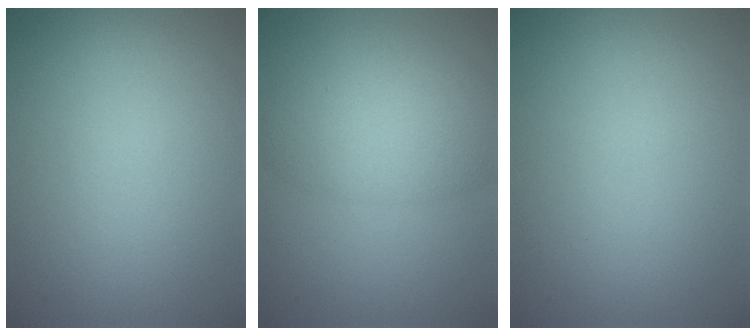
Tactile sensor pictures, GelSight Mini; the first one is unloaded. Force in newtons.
{"total": 4.6, "press": 4.6, "slide": 0.0}
{"total": 0.0}